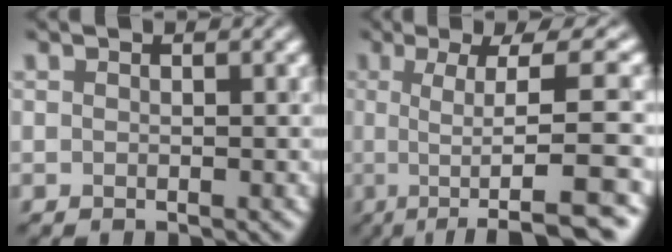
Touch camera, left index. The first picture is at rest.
{"total": 9.3, "force": [-0.4, 2.2, 9.1], "torque": [-0.108, 0.020, 0.000]}